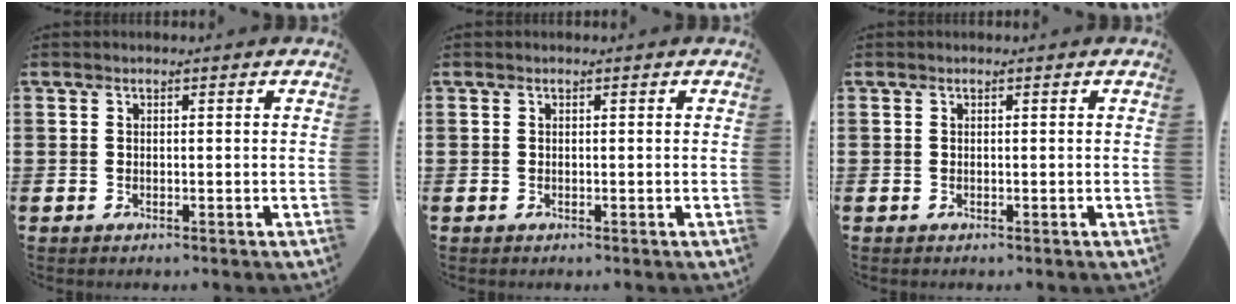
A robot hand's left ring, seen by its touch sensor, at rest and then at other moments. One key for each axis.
{"total": 0.0}
{"total": 0.0}